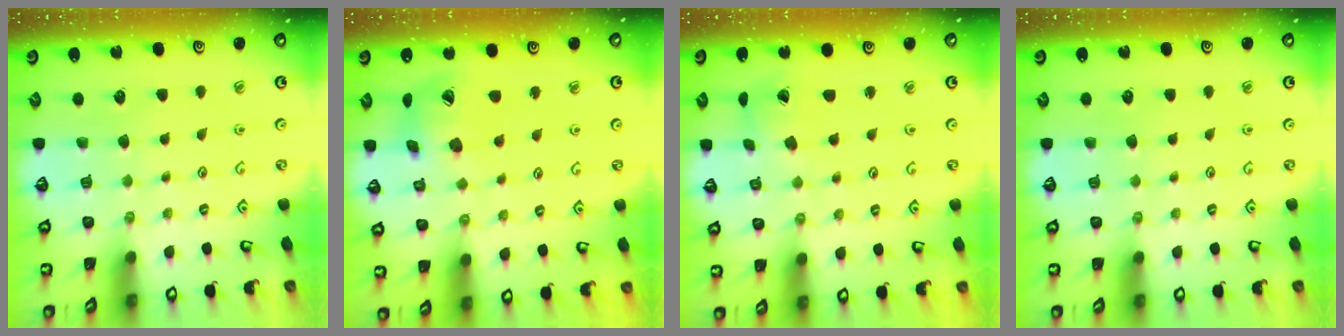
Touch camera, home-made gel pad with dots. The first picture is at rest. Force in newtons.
{"total": 11.9, "press": 11.8, "slide": 1.5}
{"total": 2.8, "press": 2.7, "slide": 0.4}
{"total": 0.0}